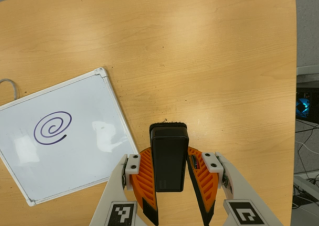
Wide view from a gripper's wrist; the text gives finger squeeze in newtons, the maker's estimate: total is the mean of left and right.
{"total": 6.2, "left": 5.0, "right": 7.4}